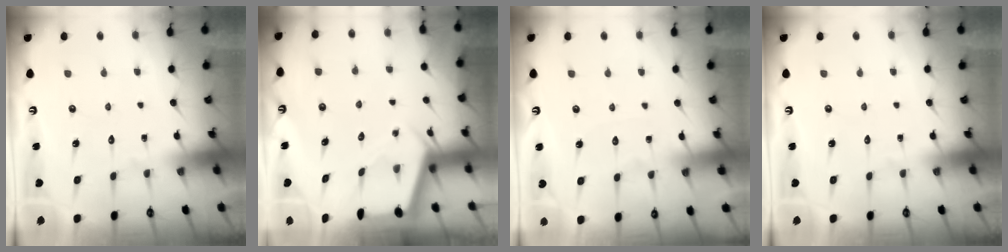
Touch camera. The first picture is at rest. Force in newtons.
{"total": 2.4, "press": 2.4, "slide": 0.2}
{"total": 2.9, "press": 2.9, "slide": 0.5}
{"total": 0.0}